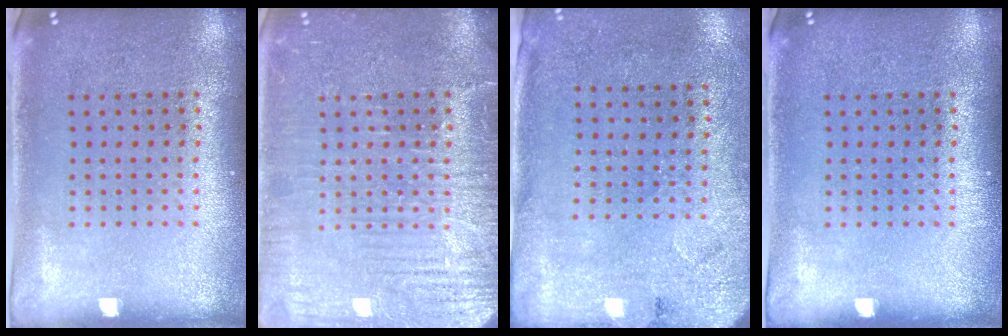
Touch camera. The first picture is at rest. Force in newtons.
{"total": 5.4, "press": 5.3, "slide": 0.7}
{"total": 2.7, "press": 2.2, "slide": 1.5}
{"total": 0.0}